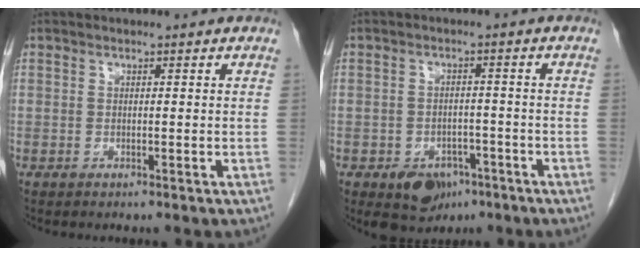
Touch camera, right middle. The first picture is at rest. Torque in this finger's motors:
{"motor_torque": [0.53, -0.15, 0.03, 0.04]}